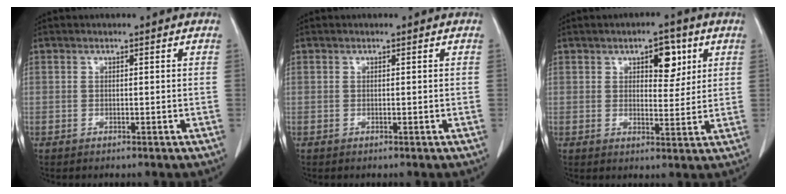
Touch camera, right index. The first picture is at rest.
{"total": 0.0}
{"total": 5.6, "force": [2.5, 2.6, 4.3], "torque": [-0.057, 0.003, 0.037]}